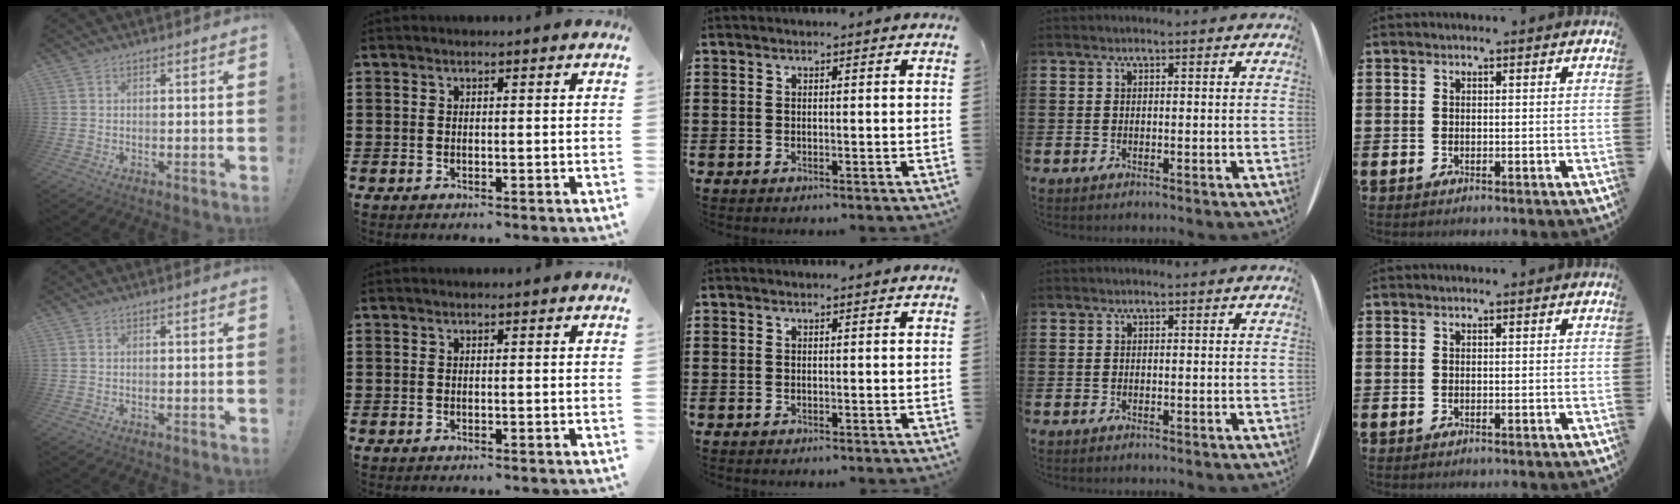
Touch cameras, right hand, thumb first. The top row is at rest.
{}